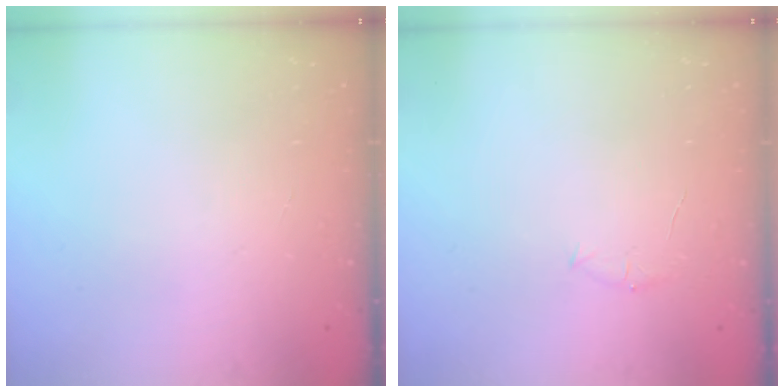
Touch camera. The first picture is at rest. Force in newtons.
{"total": 4.0, "press": 3.8, "slide": 1.2}